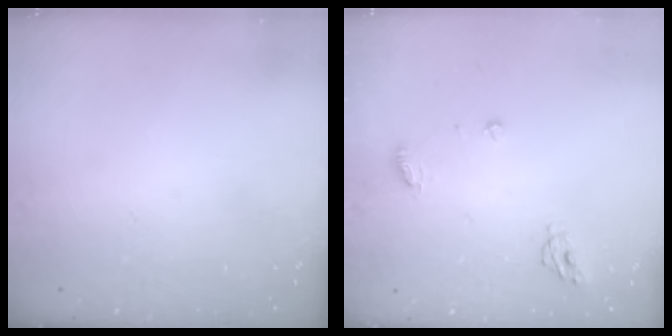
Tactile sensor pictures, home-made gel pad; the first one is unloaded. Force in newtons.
{"total": 6.0, "press": 6.0, "slide": 0.7}